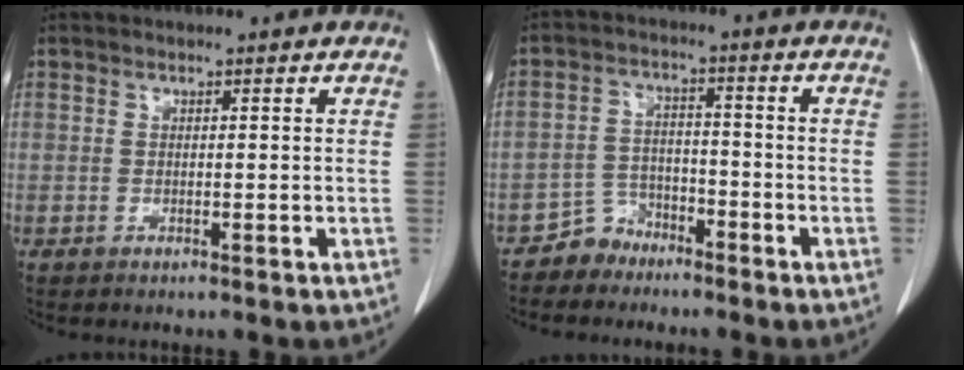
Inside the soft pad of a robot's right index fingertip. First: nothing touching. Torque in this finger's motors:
{"motor_torque": [-1.31, -0.17, -1.05, -0.21]}